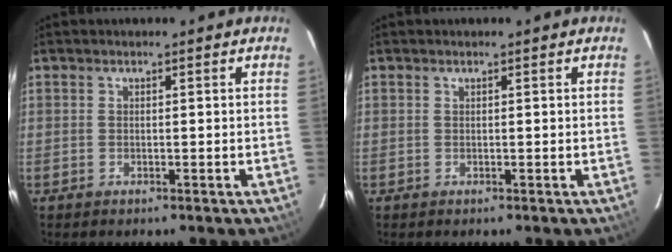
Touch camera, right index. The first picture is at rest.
{"total": 0.0}